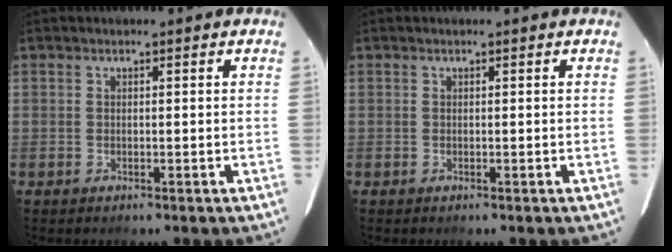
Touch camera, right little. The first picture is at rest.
{"total": 0.0}